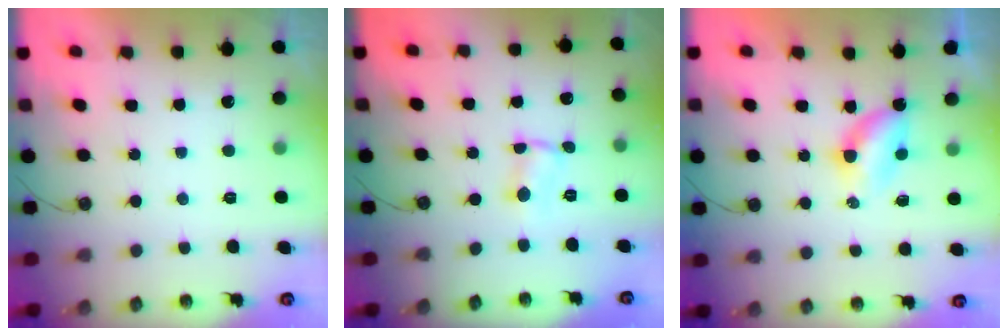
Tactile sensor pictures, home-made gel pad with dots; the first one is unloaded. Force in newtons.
{"total": 0.7, "press": 0.7, "slide": 0.1}
{"total": 4.1, "press": 4.0, "slide": 0.5}